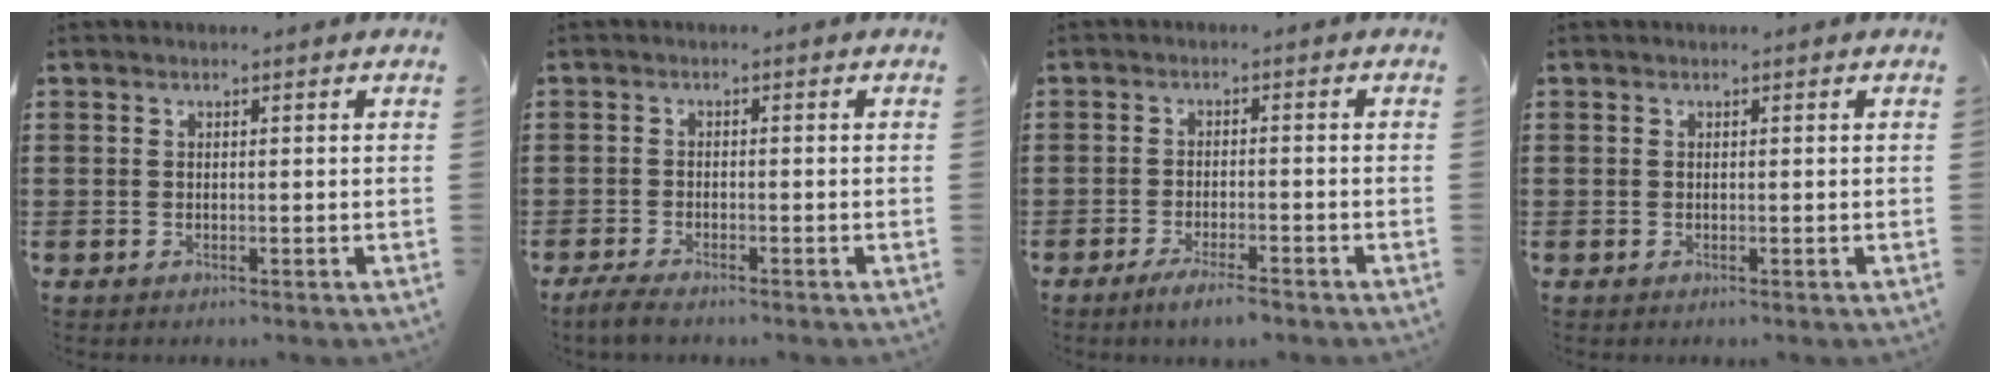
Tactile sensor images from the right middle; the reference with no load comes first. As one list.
[{"total": 2.2, "force": [-1.9, 0.3, 1.1], "torque": [-0.034, -0.003, -0.040]}, {"total": 3.2, "force": [-2.5, 0.3, 2.0], "torque": [-0.033, 0.002, -0.044]}, {"total": 0.0}]